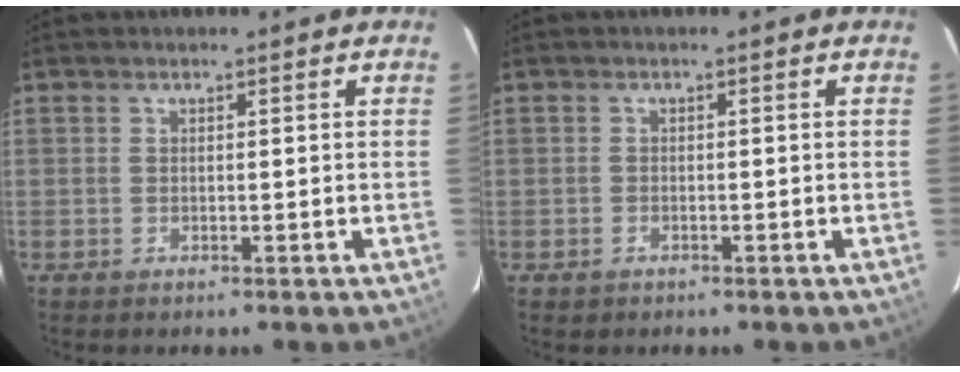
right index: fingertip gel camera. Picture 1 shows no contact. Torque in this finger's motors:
{"motor_torque": [0.18, -0.08, 0.02, 0.01]}